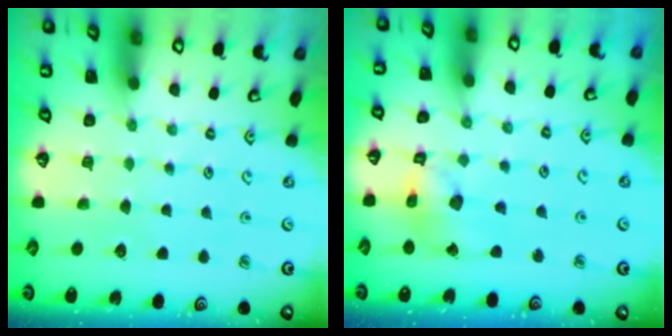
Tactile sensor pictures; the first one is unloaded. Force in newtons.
{"total": 11.9, "press": 11.8, "slide": 1.6}